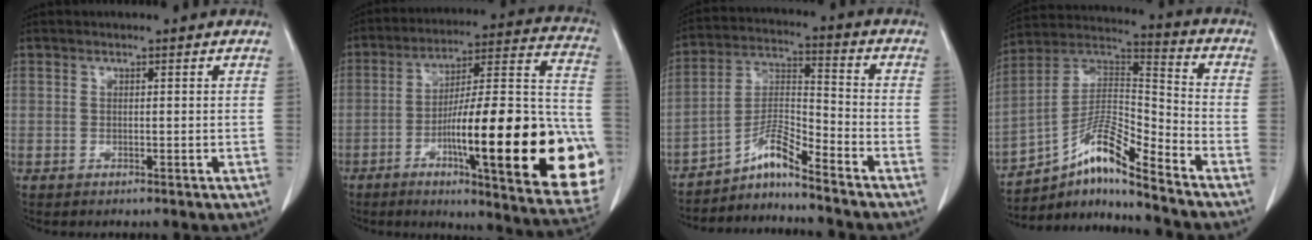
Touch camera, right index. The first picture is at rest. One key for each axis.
{"total": 30.4, "fx": -8.2, "fy": 3.9, "fz": 29.0, "tx": -0.330, "ty": 0.003, "tz": -0.122}
{"total": 6.9, "fx": -5.7, "fy": -0.5, "fz": 3.8, "tx": -0.077, "ty": 0.008, "tz": -0.101}
{"total": 13.4, "fx": -9.3, "fy": 1.1, "fz": 9.6, "tx": -0.177, "ty": 0.025, "tz": -0.161}